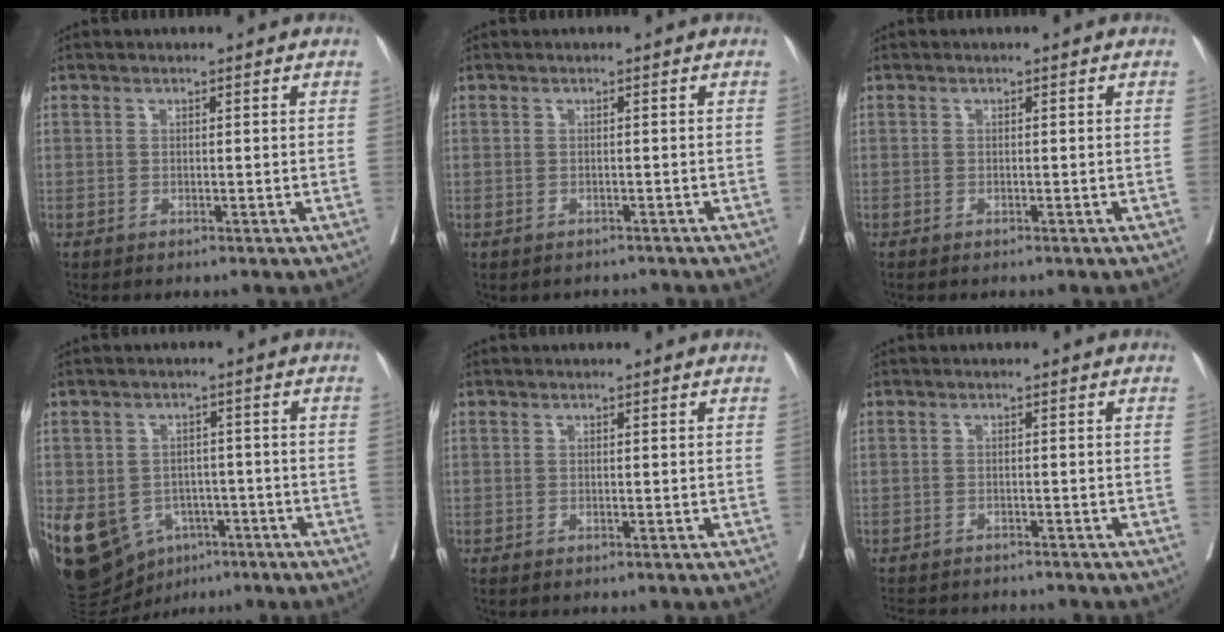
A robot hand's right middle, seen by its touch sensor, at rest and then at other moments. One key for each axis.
{"total": 2.0, "fx": -1.8, "fy": 0.8, "fz": 0.5, "tx": -0.009, "ty": -0.002, "tz": -0.022}
{"total": 1.1, "fx": -1.0, "fy": 0.0, "fz": 0.6, "tx": -0.004, "ty": 0.003, "tz": -0.012}
{"total": 16.0, "fx": -7.0, "fy": 11.9, "fz": 8.1, "tx": -0.190, "ty": 0.009, "tz": -0.097}
{"total": 1.0, "fx": -0.9, "fy": 0.0, "fz": 0.5, "tx": -0.003, "ty": 0.004, "tz": -0.011}
{"total": 10.2, "fx": -9.4, "fy": 2.0, "fz": 3.2, "tx": -0.057, "ty": -0.005, "tz": -0.122}